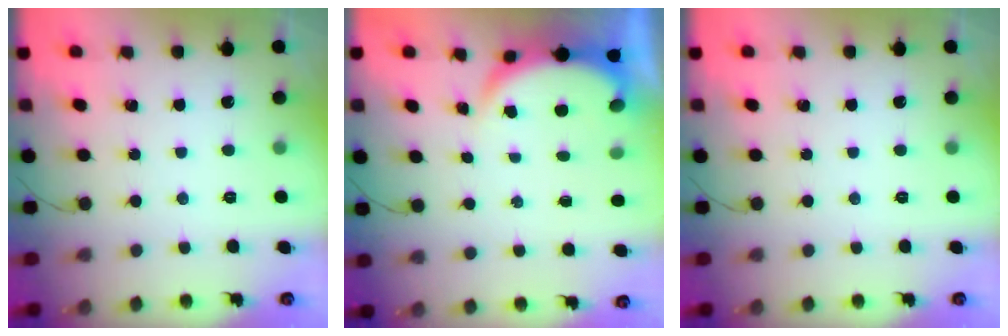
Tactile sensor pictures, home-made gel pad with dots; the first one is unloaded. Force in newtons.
{"total": 4.0, "press": 3.9, "slide": 0.6}
{"total": 0.0}